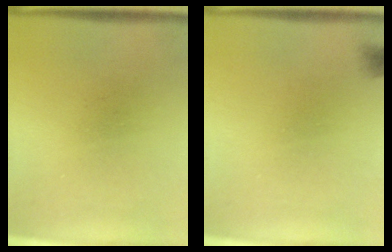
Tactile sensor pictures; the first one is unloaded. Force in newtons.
{"total": 1.2}